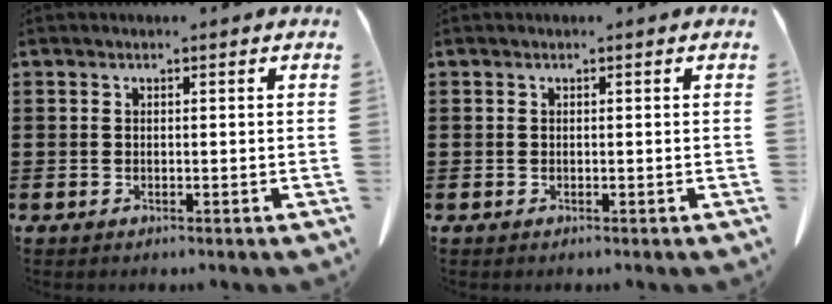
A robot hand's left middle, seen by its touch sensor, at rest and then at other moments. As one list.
[{"total": 0.0}]